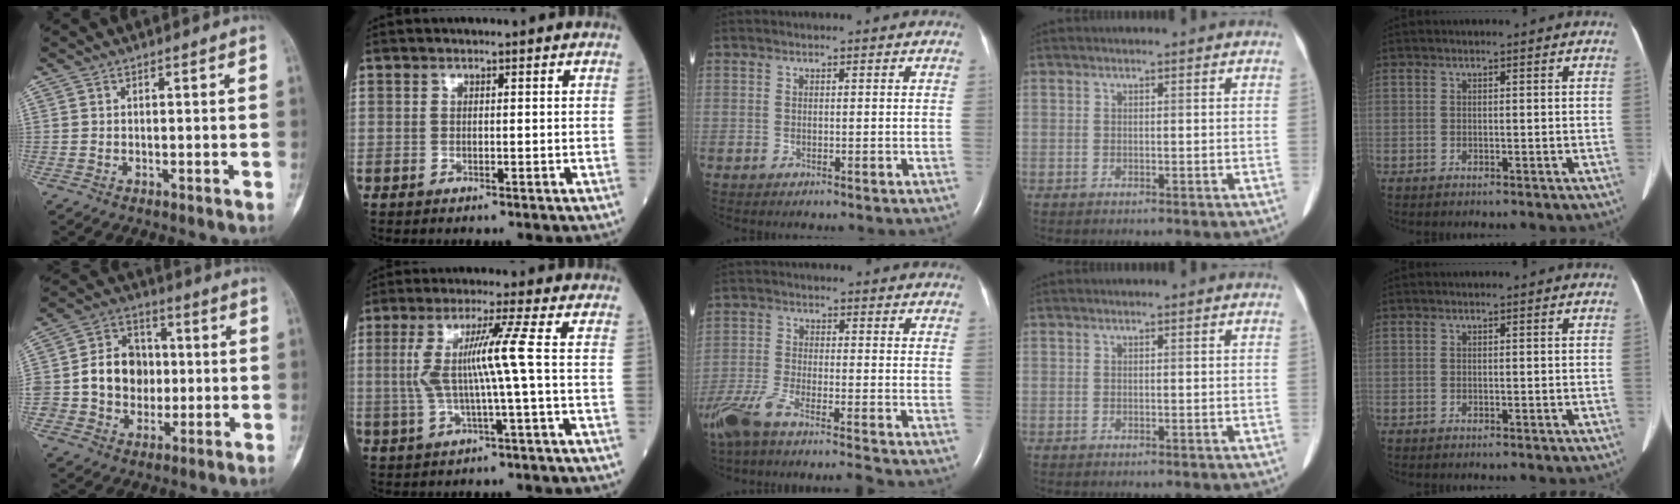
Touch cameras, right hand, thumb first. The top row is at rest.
{"thumb": {"total": 13.1, "force": [-0.4, 11.1, 7.1], "torque": [-0.081, 0.026, -0.008]}, "index": {"total": 7.4, "force": [0.2, -1.3, 7.3], "torque": [-0.152, 0.010, 0.009]}, "middle": {"total": 9.9, "force": [-8.4, -0.2, 5.3], "torque": [-0.106, -0.022, -0.149]}}